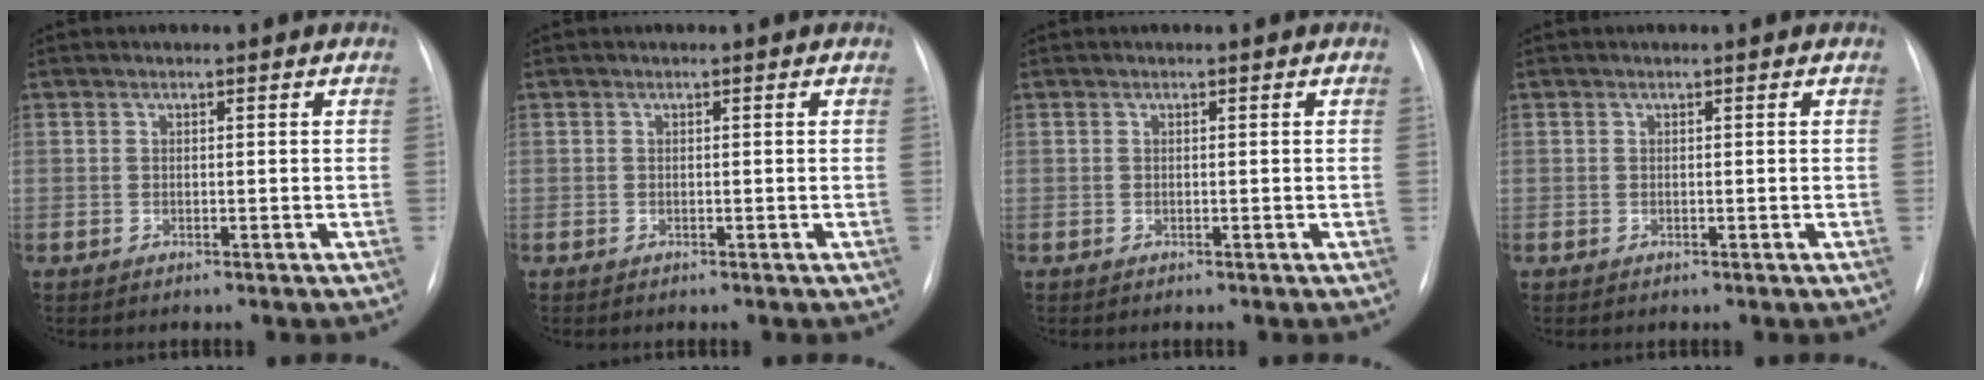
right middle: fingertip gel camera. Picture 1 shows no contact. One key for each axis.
{"total": 0.0}
{"total": 0.0}
{"total": 0.0}